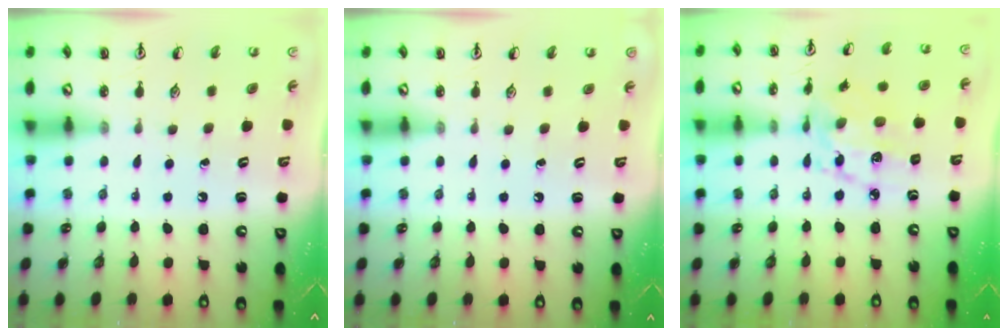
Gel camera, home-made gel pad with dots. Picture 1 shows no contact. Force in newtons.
{"total": 0.0}
{"total": 11.6, "press": 11.5, "slide": 0.8}